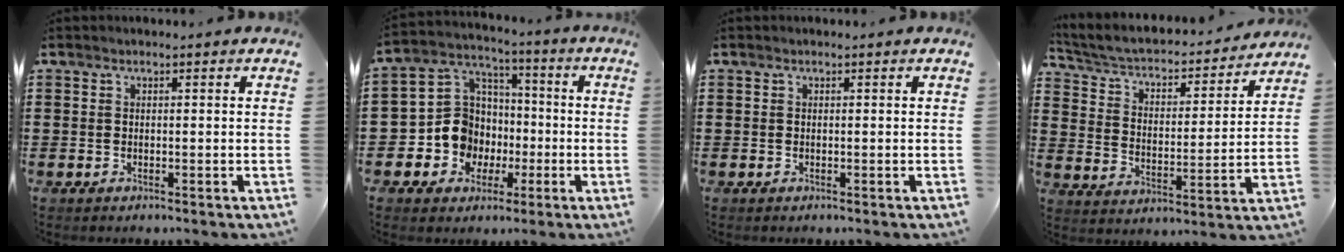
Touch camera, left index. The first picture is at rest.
{"total": 10.2, "force": [-2.1, 9.5, 3.0], "torque": [-0.111, 0.010, -0.035]}
{"total": 0.0}
{"total": 3.5, "force": [2.9, 1.2, 1.5], "torque": [-0.048, -0.028, 0.039]}